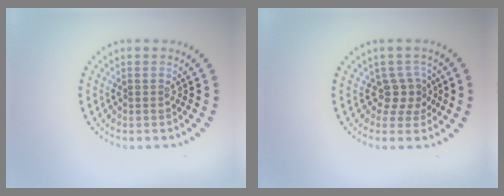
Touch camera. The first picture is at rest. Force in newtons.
{"total": 2.2, "press": 1.6, "slide": 1.4}